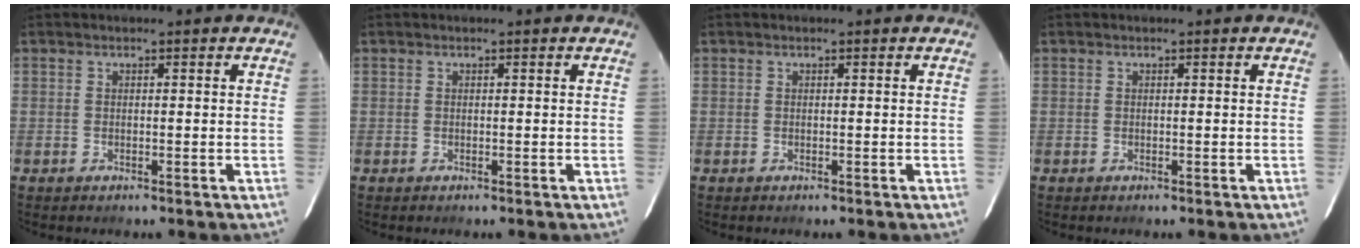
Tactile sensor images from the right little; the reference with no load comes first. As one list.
[{"total": 0.0}, {"total": 0.0}, {"total": 0.0}]